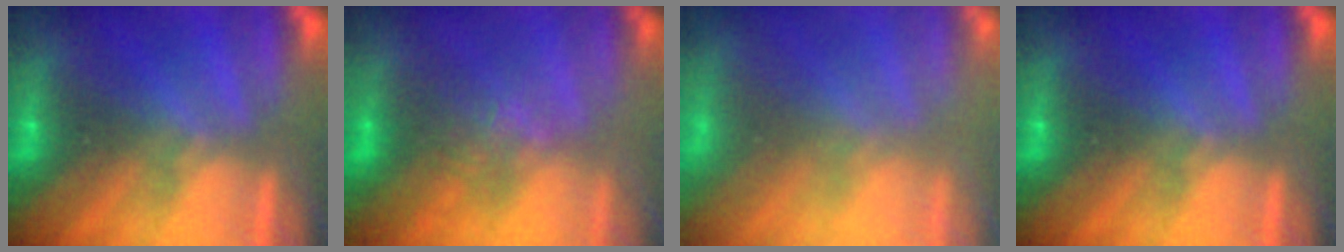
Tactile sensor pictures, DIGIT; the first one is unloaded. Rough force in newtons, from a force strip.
{"total": 2.7}
{"total": 8.5}
{"total": 0.0}